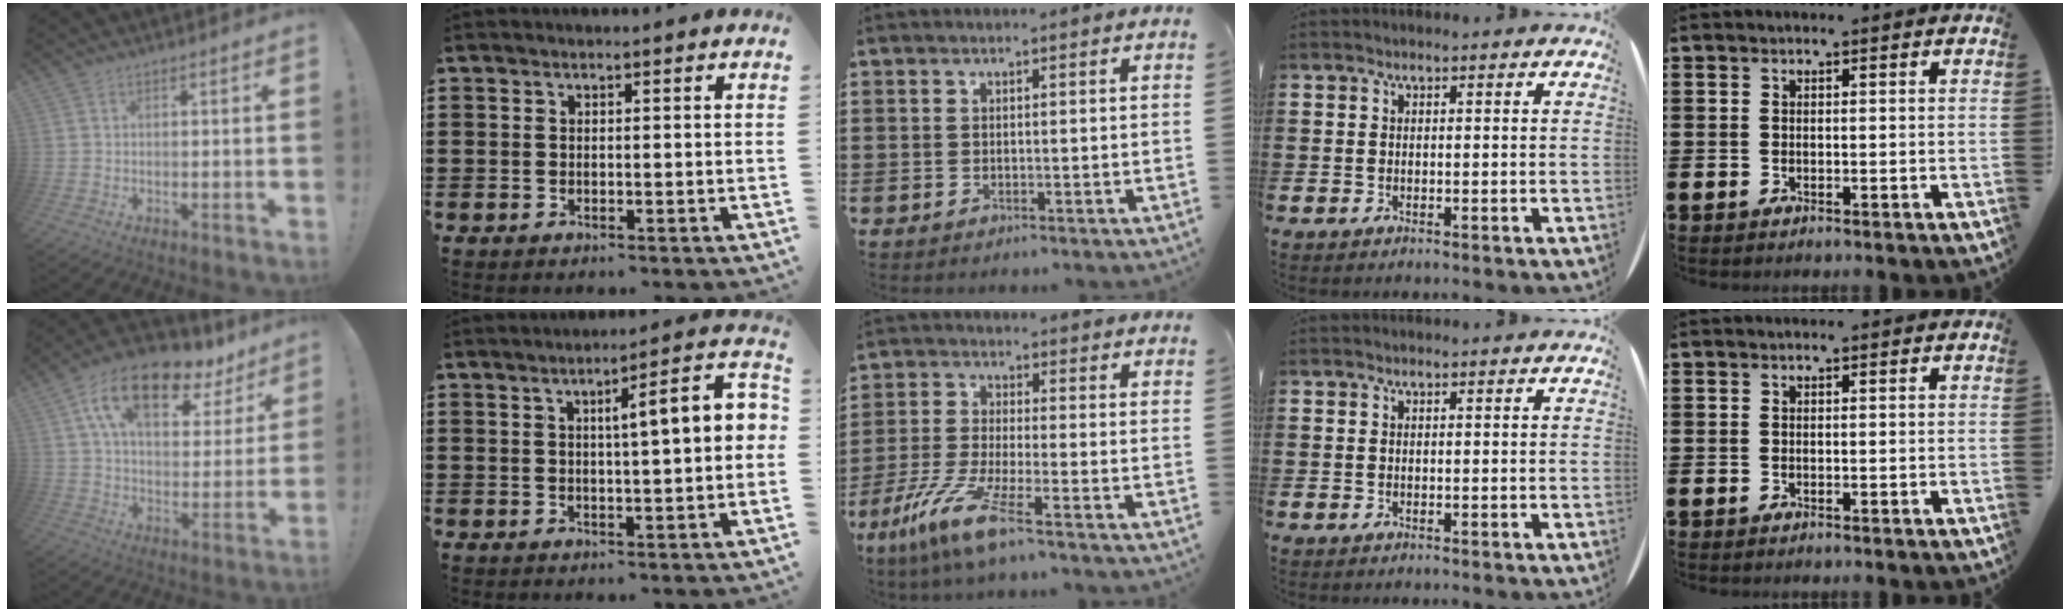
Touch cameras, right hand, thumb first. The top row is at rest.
{"thumb": {"total": 17.7, "force": [10.2, 8.7, 11.5], "torque": [-0.184, -0.053, 0.176]}, "index": {"total": 6.3, "force": [0.8, 0.6, 6.2], "torque": [-0.100, -0.006, 0.003]}, "middle": {"total": 8.3, "force": [-5.2, 0.6, 6.4], "torque": [-0.151, -0.023, -0.104]}}